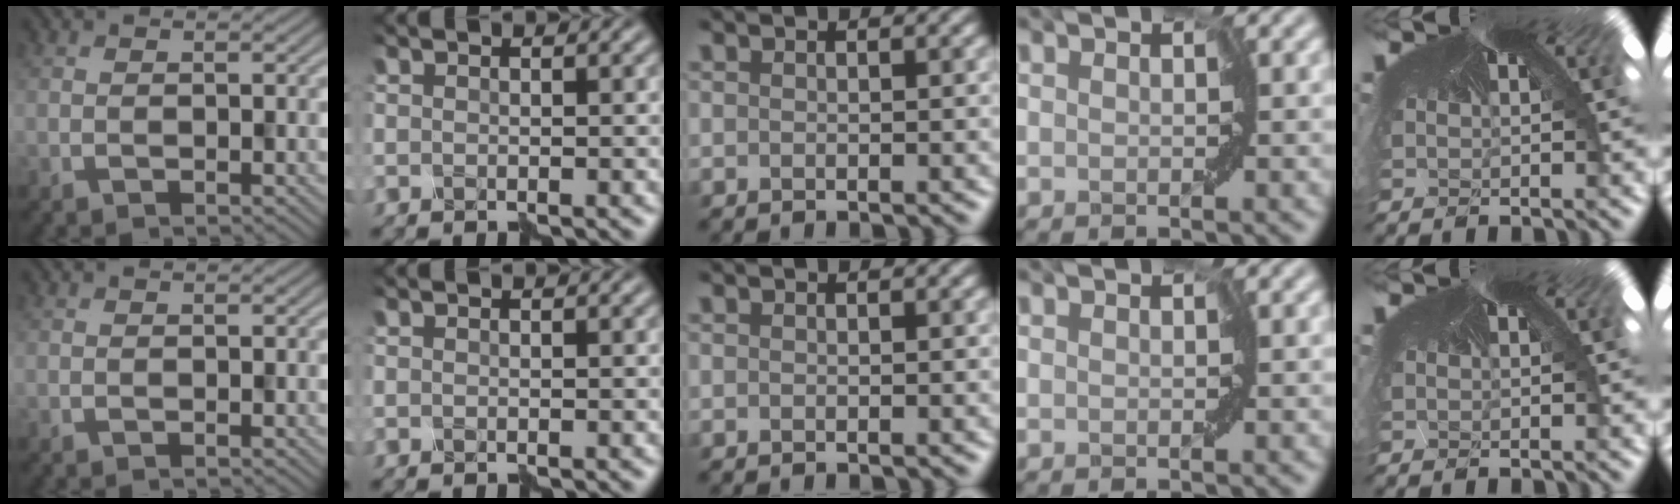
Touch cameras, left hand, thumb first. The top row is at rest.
{}